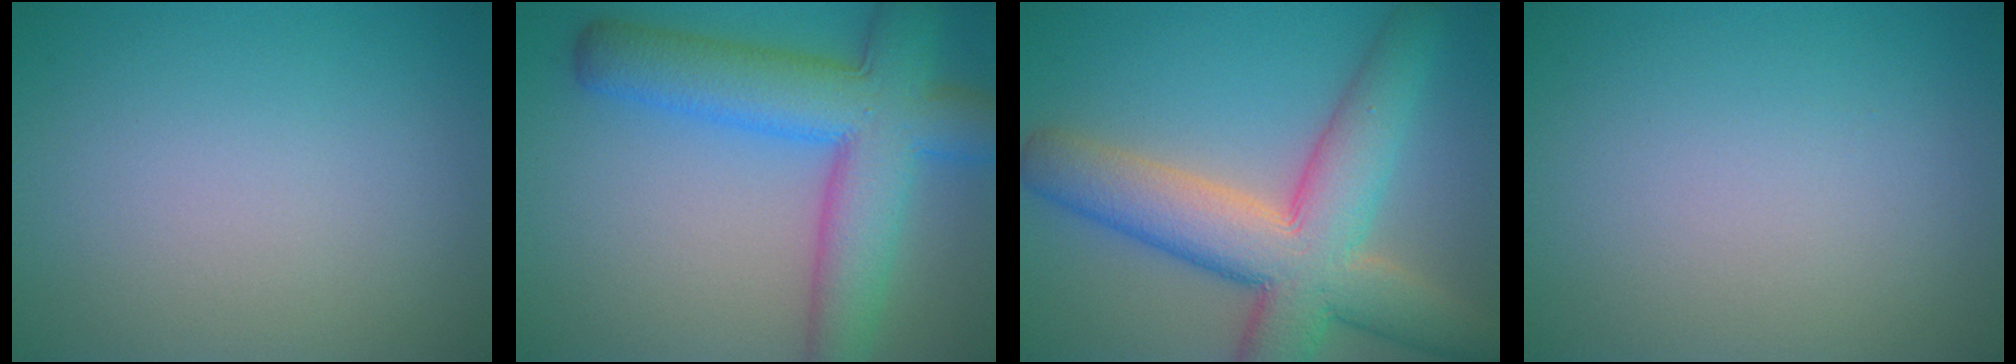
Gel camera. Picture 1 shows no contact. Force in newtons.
{"total": 9.7, "press": 9.7, "slide": 0.5}
{"total": 10.3, "press": 10.3, "slide": 0.5}
{"total": 0.0}